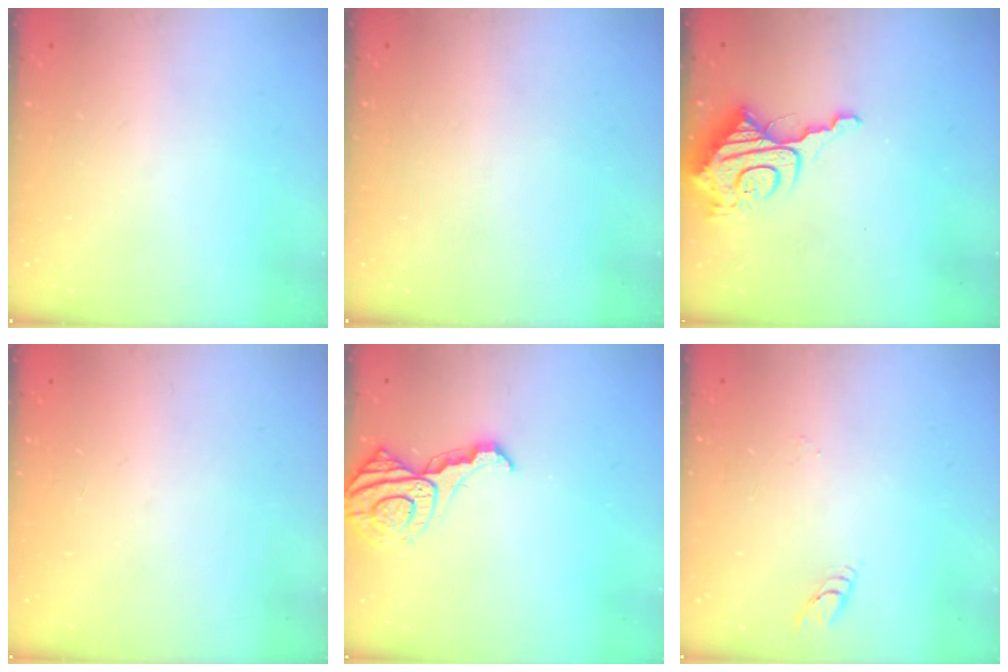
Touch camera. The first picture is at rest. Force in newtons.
{"total": 0.0}
{"total": 12.2, "press": 12.1, "slide": 1.5}
{"total": 0.0}
{"total": 13.7, "press": 13.7, "slide": 0.4}
{"total": 2.8, "press": 2.8, "slide": 0.3}